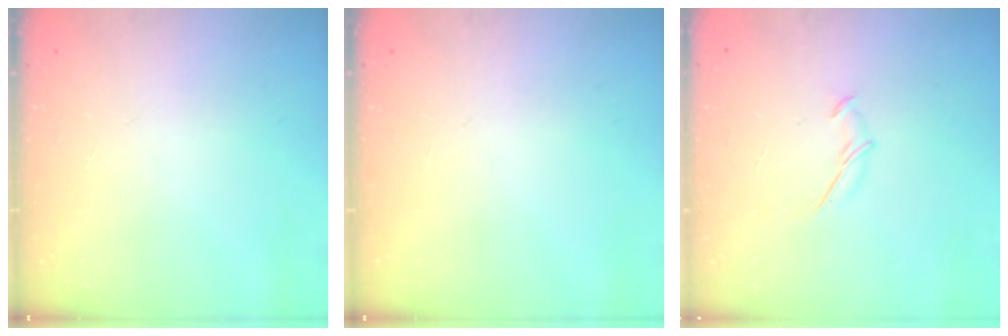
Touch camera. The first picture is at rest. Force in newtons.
{"total": 0.0}
{"total": 6.2, "press": 6.1, "slide": 1.0}